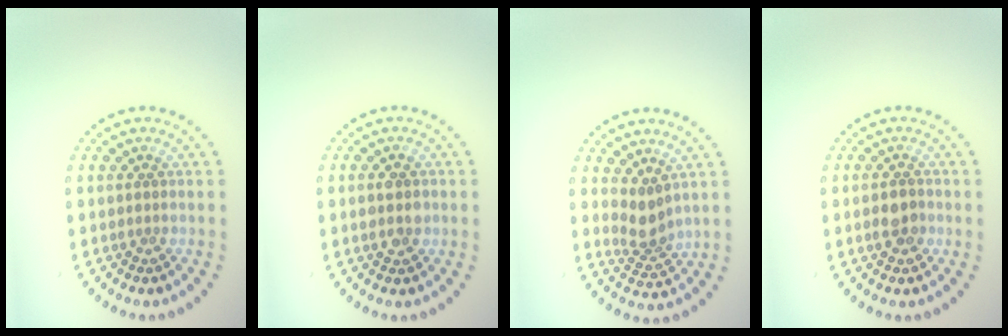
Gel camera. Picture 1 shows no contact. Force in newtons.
{"total": 2.1, "press": 2.1, "slide": 0.4}
{"total": 2.5, "press": 1.9, "slide": 1.6}
{"total": 1.9, "press": 1.9, "slide": 0.5}